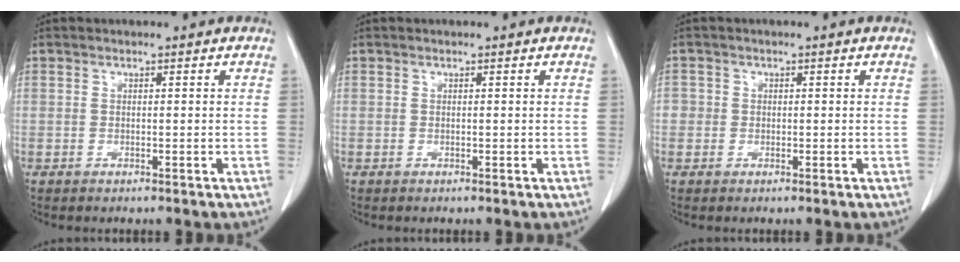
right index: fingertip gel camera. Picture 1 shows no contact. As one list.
[{"total": 0.0}, {"total": 1.7, "force": [-0.3, 1.7, 0.2], "torque": [0.010, 0.006, -0.007]}]